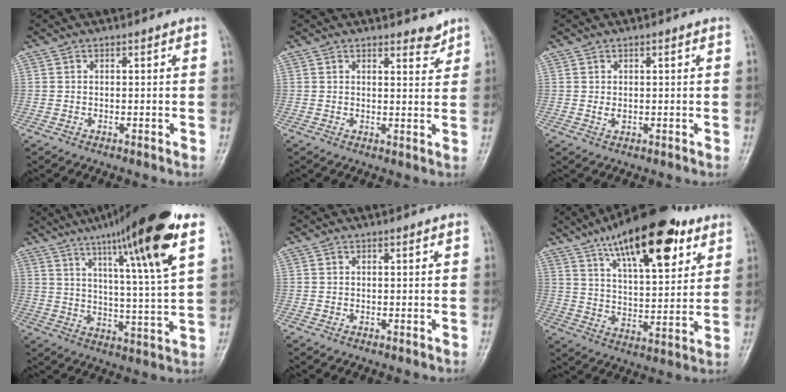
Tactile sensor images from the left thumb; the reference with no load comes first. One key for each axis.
{"total": 3.0, "fx": 2.5, "fy": 1.0, "fz": 1.2, "tx": -0.003, "ty": -0.020, "tz": 0.034}
{"total": 1.5, "fx": 0.3, "fy": 0.8, "fz": 1.3, "tx": -0.023, "ty": 0.003, "tz": 0.009}
{"total": 20.6, "fx": 11.5, "fy": 1.5, "fz": 17.0, "tx": -0.254, "ty": -0.037, "tz": 0.177}
{"total": 0.0}
{"total": 21.4, "fx": 11.9, "fy": 8.0, "fz": 15.8, "tx": -0.219, "ty": -0.034, "tz": 0.193}